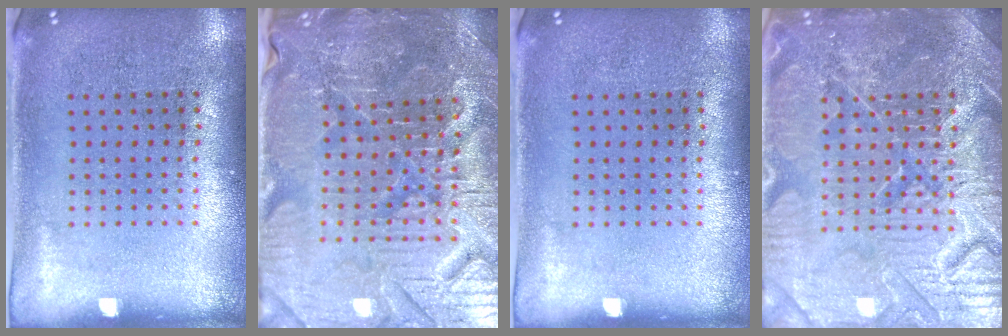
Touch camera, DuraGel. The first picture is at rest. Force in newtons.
{"total": 4.8, "press": 4.6, "slide": 1.2}
{"total": 0.0}
{"total": 6.4, "press": 6.3, "slide": 0.7}